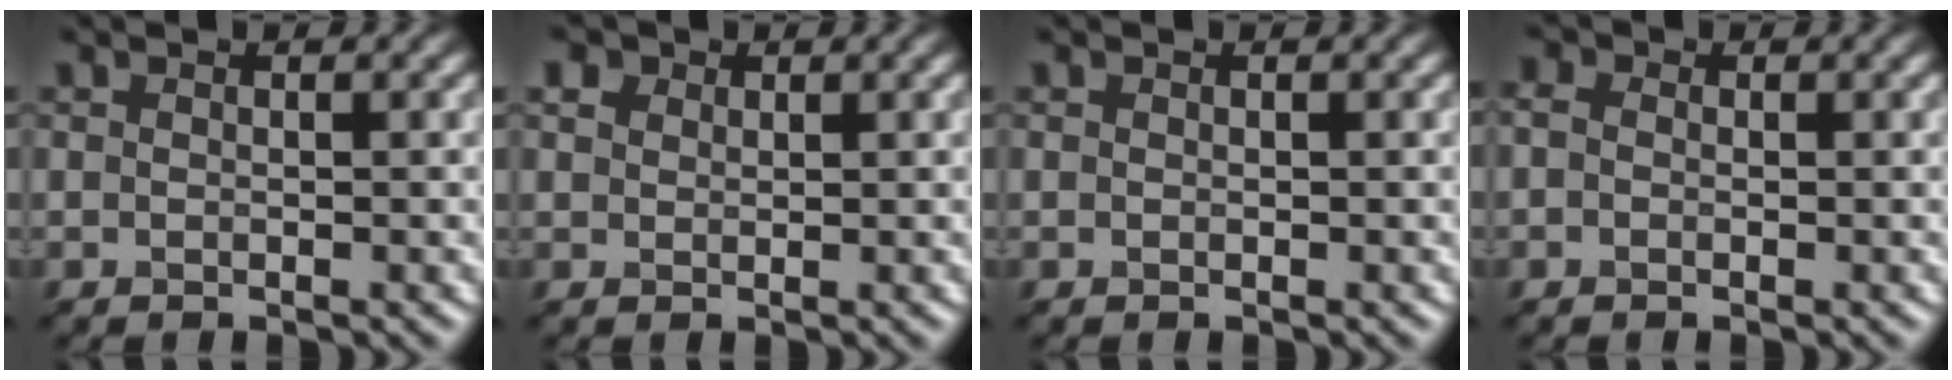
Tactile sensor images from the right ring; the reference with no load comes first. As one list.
[{"total": 1.7, "force": [1.4, 0.9, 0.3], "torque": [-0.023, 0.013, 0.021]}, {"total": 0.0}, {"total": 1.1, "force": [0.0, 0.9, 0.6], "torque": [-0.015, 0.009, -0.004]}]